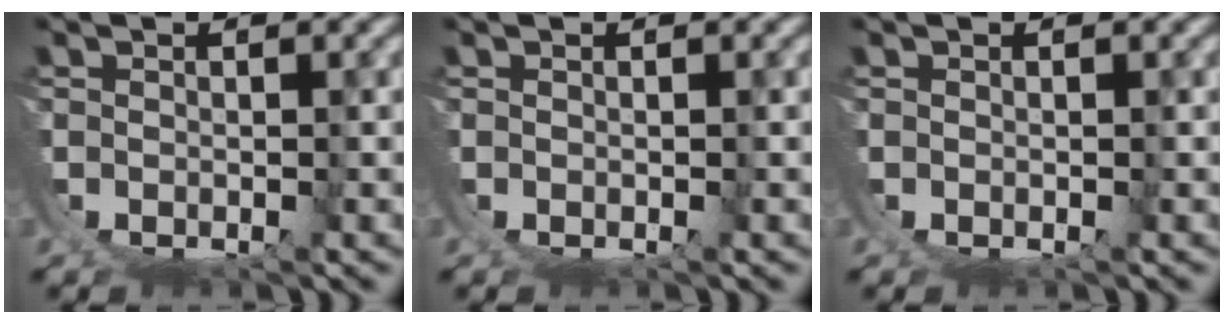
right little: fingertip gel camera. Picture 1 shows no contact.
{"total": 0.0}
{"total": 0.0}